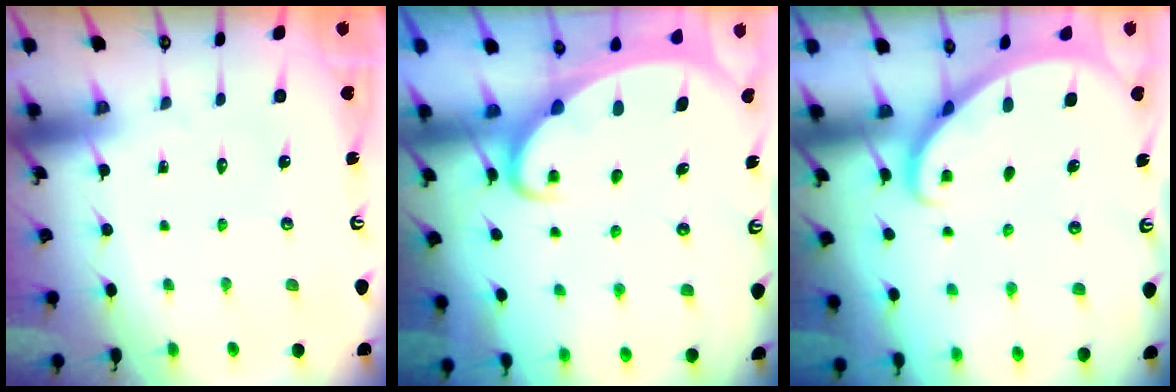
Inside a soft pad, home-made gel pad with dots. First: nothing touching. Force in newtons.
{"total": 3.0, "press": 2.9, "slide": 0.3}
{"total": 1.8, "press": 1.8, "slide": 0.0}